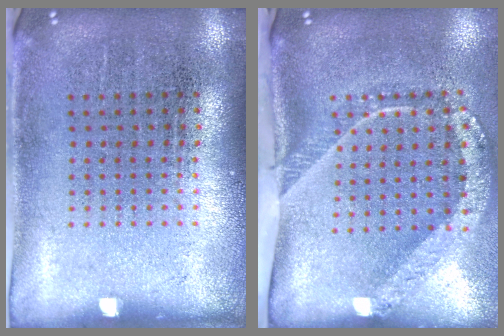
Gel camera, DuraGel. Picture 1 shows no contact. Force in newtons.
{"total": 2.4, "press": 1.6, "slide": 1.8}